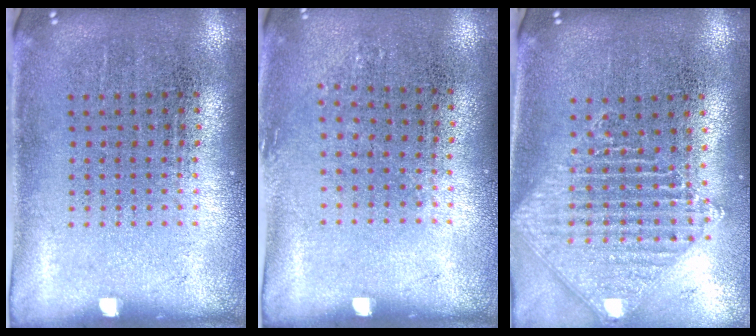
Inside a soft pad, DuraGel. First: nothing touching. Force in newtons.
{"total": 0.9, "press": 0.6, "slide": 0.6}
{"total": 1.5, "press": 1.3, "slide": 0.6}